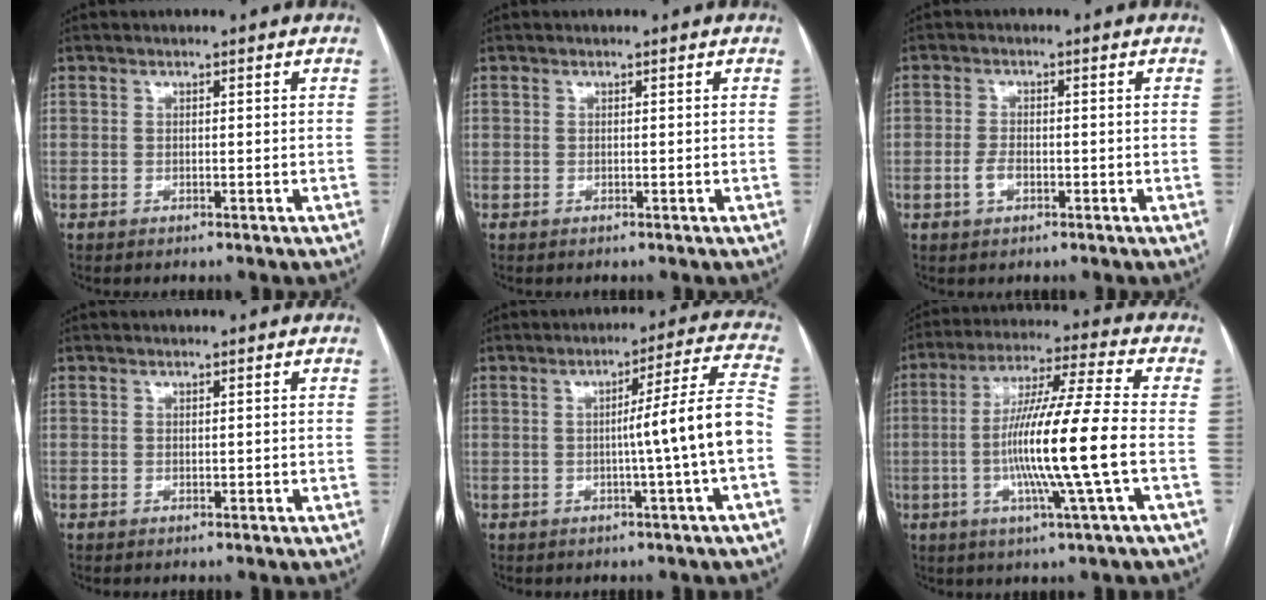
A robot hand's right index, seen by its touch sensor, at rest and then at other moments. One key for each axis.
{"total": 0.0}
{"total": 2.6, "fx": -1.0, "fy": 1.3, "fz": 2.0, "tx": -0.043, "ty": 0.004, "tz": -0.017}
{"total": 0.0}
{"total": 10.0, "fx": -1.9, "fy": -1.8, "fz": 9.7, "tx": -0.134, "ty": 0.014, "tz": -0.026}
{"total": 14.6, "fx": -2.7, "fy": -1.4, "fz": 14.2, "tx": -0.260, "ty": -0.005, "tz": -0.055}